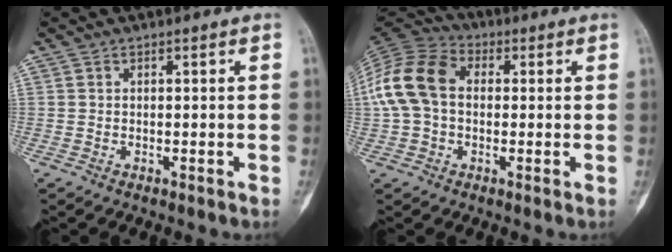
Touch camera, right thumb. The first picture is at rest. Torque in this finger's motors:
{"motor_torque": [0.76, 0.79, 0.67, -0.57, 0.11]}